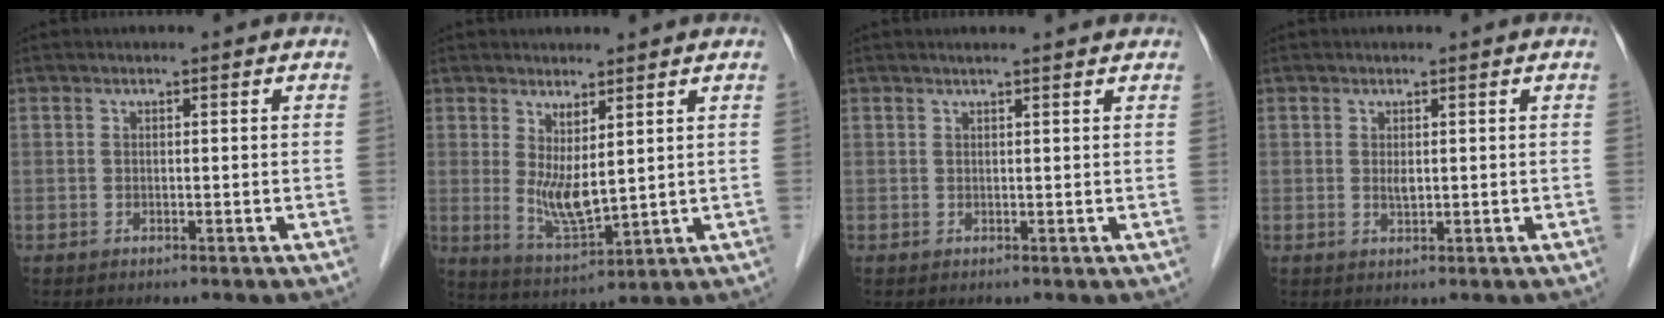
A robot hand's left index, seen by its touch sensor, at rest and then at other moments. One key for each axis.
{"total": 5.9, "fx": 1.5, "fy": 1.6, "fz": 5.5, "tx": -0.114, "ty": -0.020, "tz": 0.044}
{"total": 4.1, "fx": 3.6, "fy": 0.6, "fz": 1.8, "tx": -0.026, "ty": 0.020, "tz": 0.040}
{"total": 1.1, "fx": 0.2, "fy": 0.6, "fz": 0.9, "tx": -0.019, "ty": -0.002, "tz": 0.007}